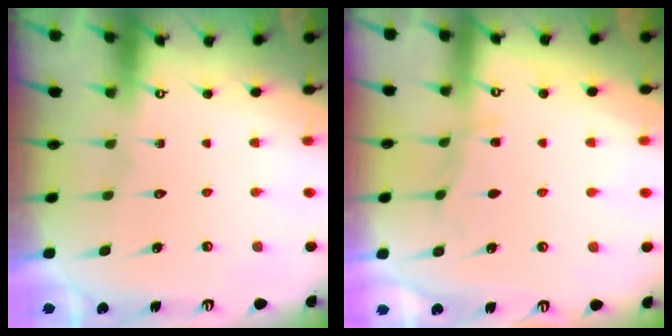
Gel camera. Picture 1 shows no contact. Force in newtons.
{"total": 3.6, "press": 3.6, "slide": 0.4}